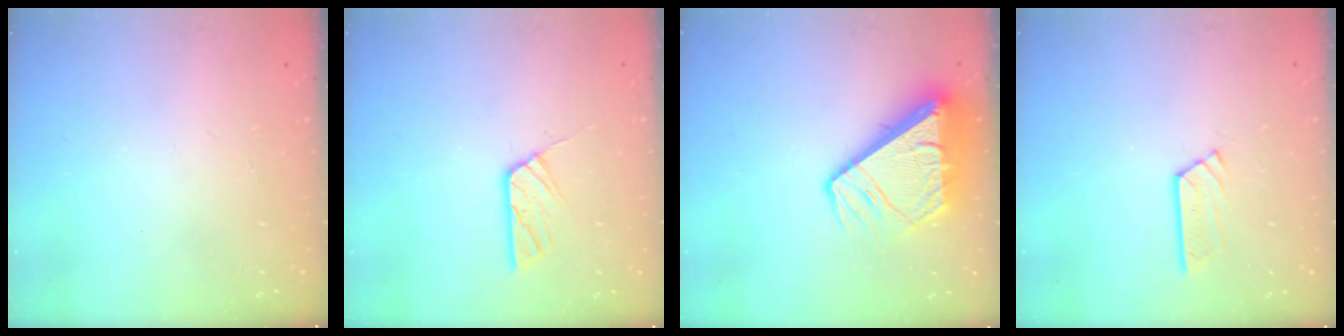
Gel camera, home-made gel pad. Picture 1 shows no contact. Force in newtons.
{"total": 5.8, "press": 5.8, "slide": 0.3}
{"total": 11.7, "press": 11.6, "slide": 1.2}
{"total": 3.8, "press": 3.8, "slide": 0.2}